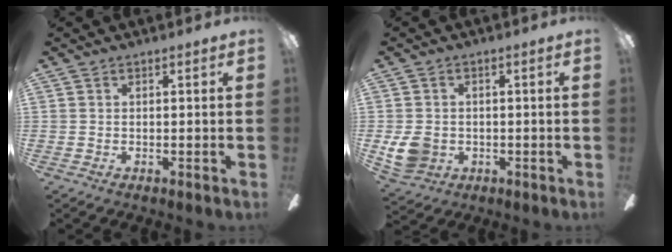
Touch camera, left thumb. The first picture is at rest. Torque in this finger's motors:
{"motor_torque": [0.63, 0.77, 0.31, -0.27, 0.02]}